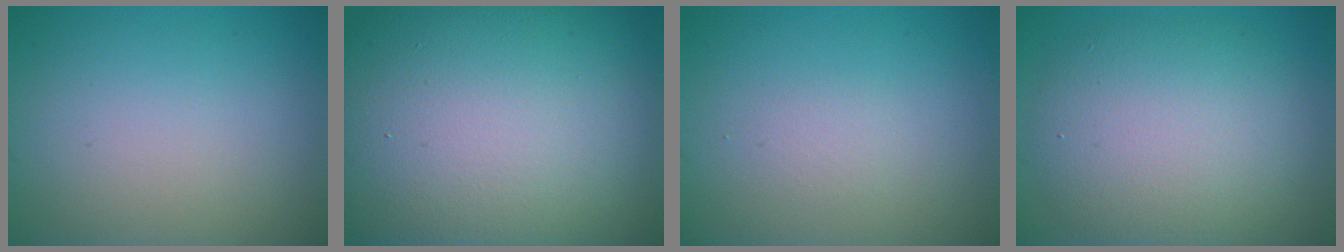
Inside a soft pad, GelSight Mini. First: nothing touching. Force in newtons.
{"total": 20.5, "press": 20.5, "slide": 1.1}
{"total": 0.8, "press": 0.8, "slide": 0.1}
{"total": 8.1, "press": 8.0, "slide": 0.6}